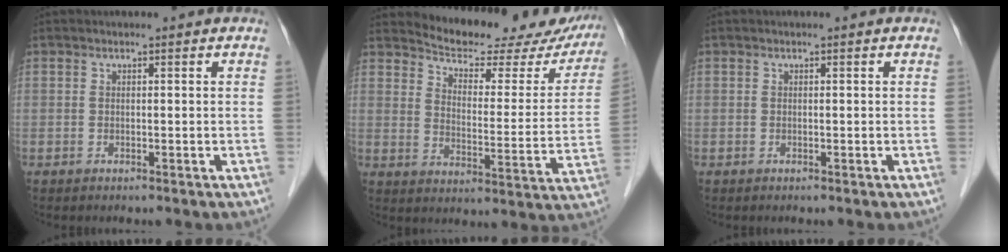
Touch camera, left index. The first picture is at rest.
{"total": 20.9, "force": [19.5, 5.1, 5.4], "torque": [-0.052, -0.050, 0.236]}
{"total": 0.0}